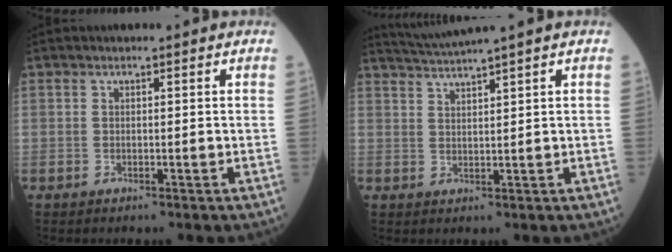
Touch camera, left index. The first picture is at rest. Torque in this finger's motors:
{"motor_torque": [0.24, -0.20, 0.03, 0.05]}